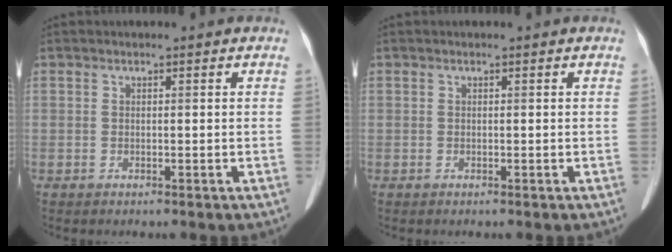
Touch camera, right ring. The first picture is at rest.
{"total": 0.0}